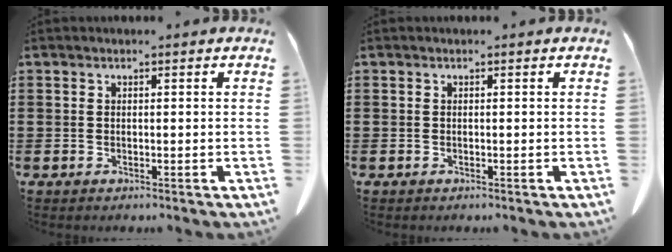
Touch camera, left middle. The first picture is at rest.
{"total": 0.0}